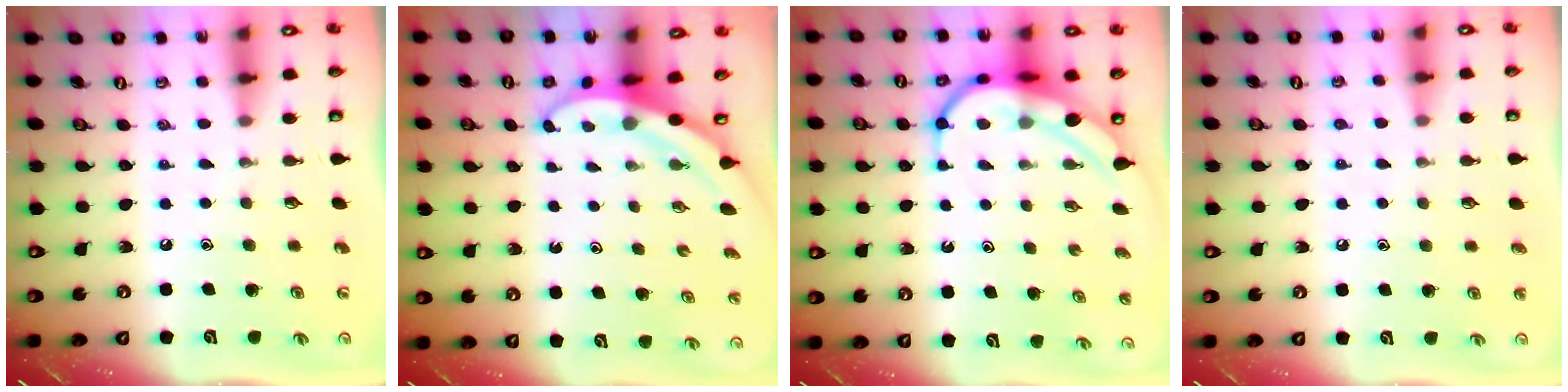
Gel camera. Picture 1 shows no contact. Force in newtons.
{"total": 3.4, "press": 3.4, "slide": 0.1}
{"total": 8.7, "press": 8.7, "slide": 0.8}
{"total": 4.1, "press": 4.1, "slide": 0.5}